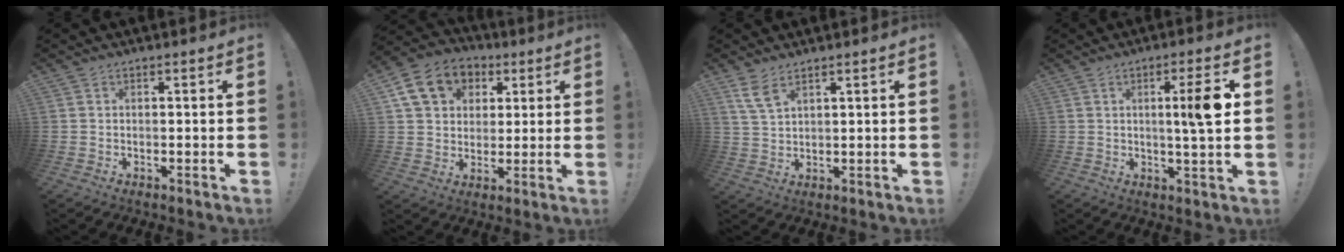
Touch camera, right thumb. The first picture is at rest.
{"total": 14.7, "force": [5.7, 11.6, 6.9], "torque": [-0.095, -0.014, 0.113]}
{"total": 5.6, "force": [3.7, 2.0, 3.6], "torque": [-0.059, -0.018, 0.069]}
{"total": 8.7, "force": [1.4, -0.2, 8.6], "torque": [-0.130, -0.009, 0.009]}